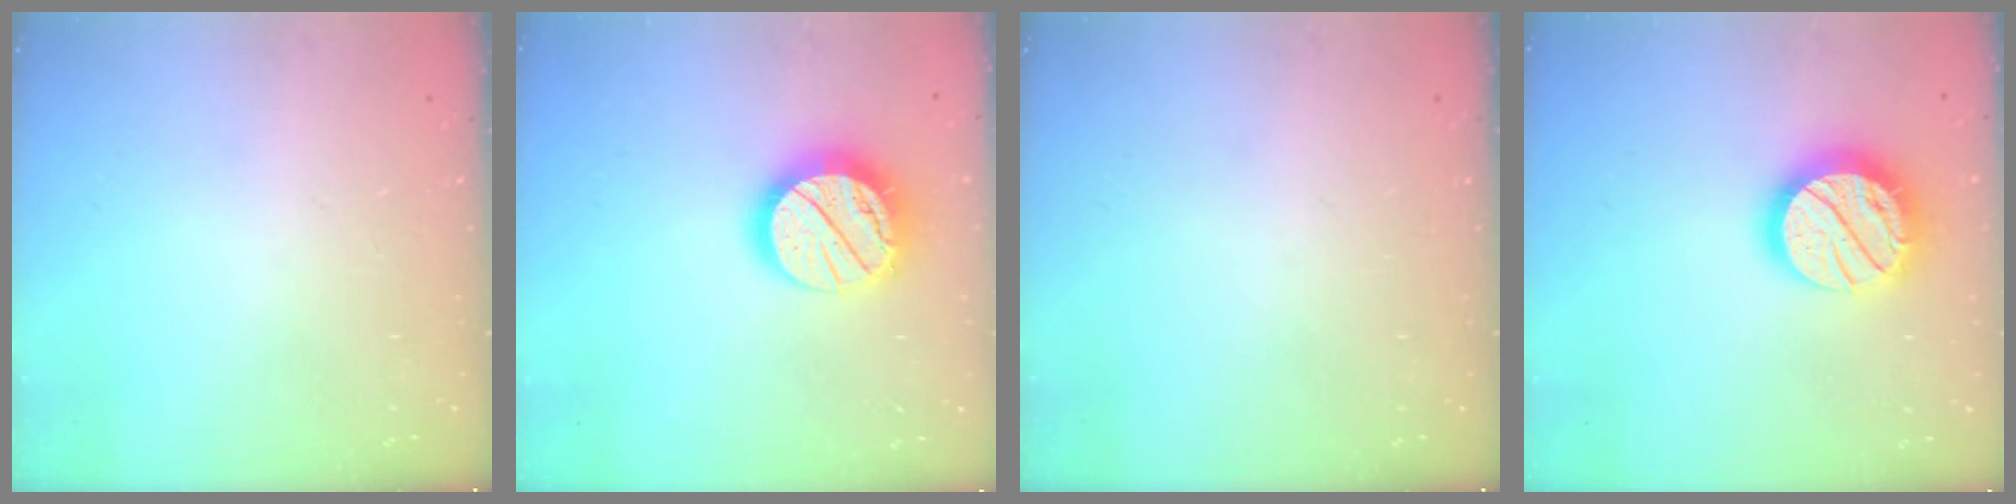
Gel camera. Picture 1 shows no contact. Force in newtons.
{"total": 18.6, "press": 18.6, "slide": 1.5}
{"total": 0.0}
{"total": 18.6, "press": 18.5, "slide": 1.6}